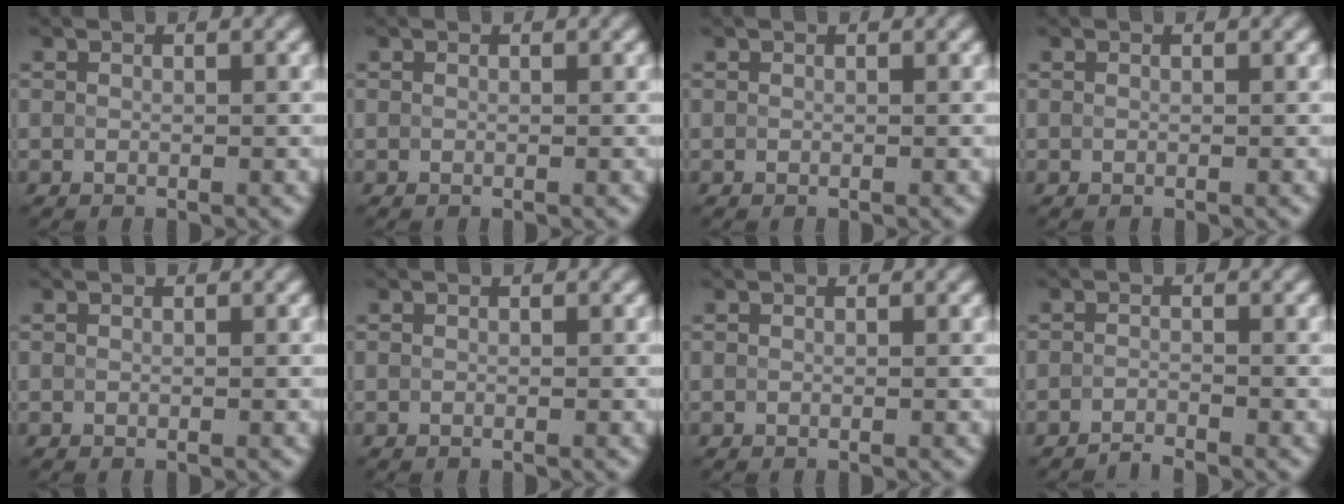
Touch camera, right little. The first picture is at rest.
{"total": 0.0}
{"total": 0.0}
{"total": 0.0}
{"total": 0.0}
{"total": 0.0}
{"total": 0.0}
{"total": 1.1, "force": [-1.1, -0.1, 0.1], "torque": [-0.003, 0.006, -0.024]}